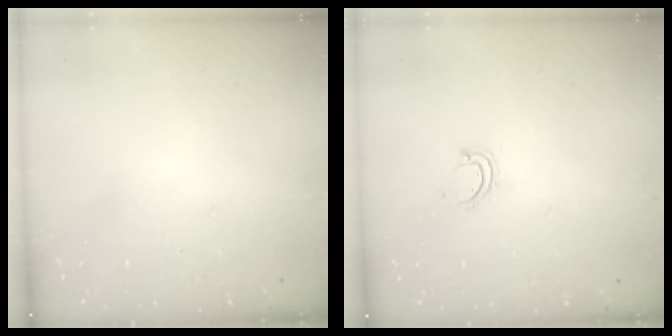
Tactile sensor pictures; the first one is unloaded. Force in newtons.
{"total": 3.7, "press": 3.7, "slide": 0.3}